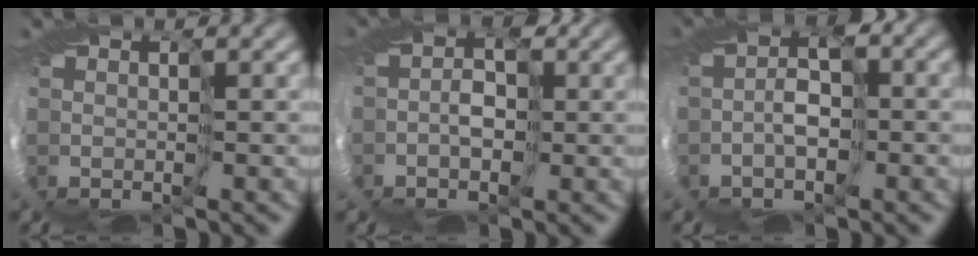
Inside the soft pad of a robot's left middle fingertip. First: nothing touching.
{"total": 2.5, "force": [-0.7, 1.9, 1.3], "torque": [-0.020, -0.001, -0.009]}
{"total": 3.3, "force": [-1.0, 1.8, 2.5], "torque": [-0.063, 0.002, -0.022]}